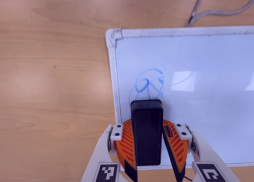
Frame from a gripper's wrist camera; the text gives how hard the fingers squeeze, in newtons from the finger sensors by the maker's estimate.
{"total": 9.5, "left": 10.6, "right": 8.4}